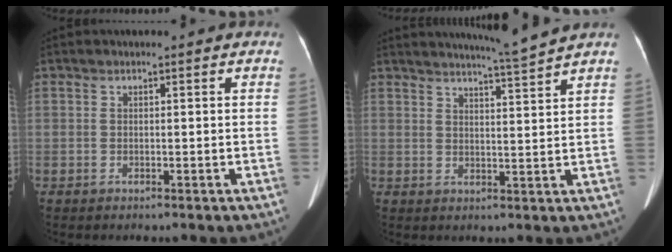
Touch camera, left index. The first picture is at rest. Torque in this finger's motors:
{"motor_torque": [0.24, -0.56, 0.07, 0.05]}